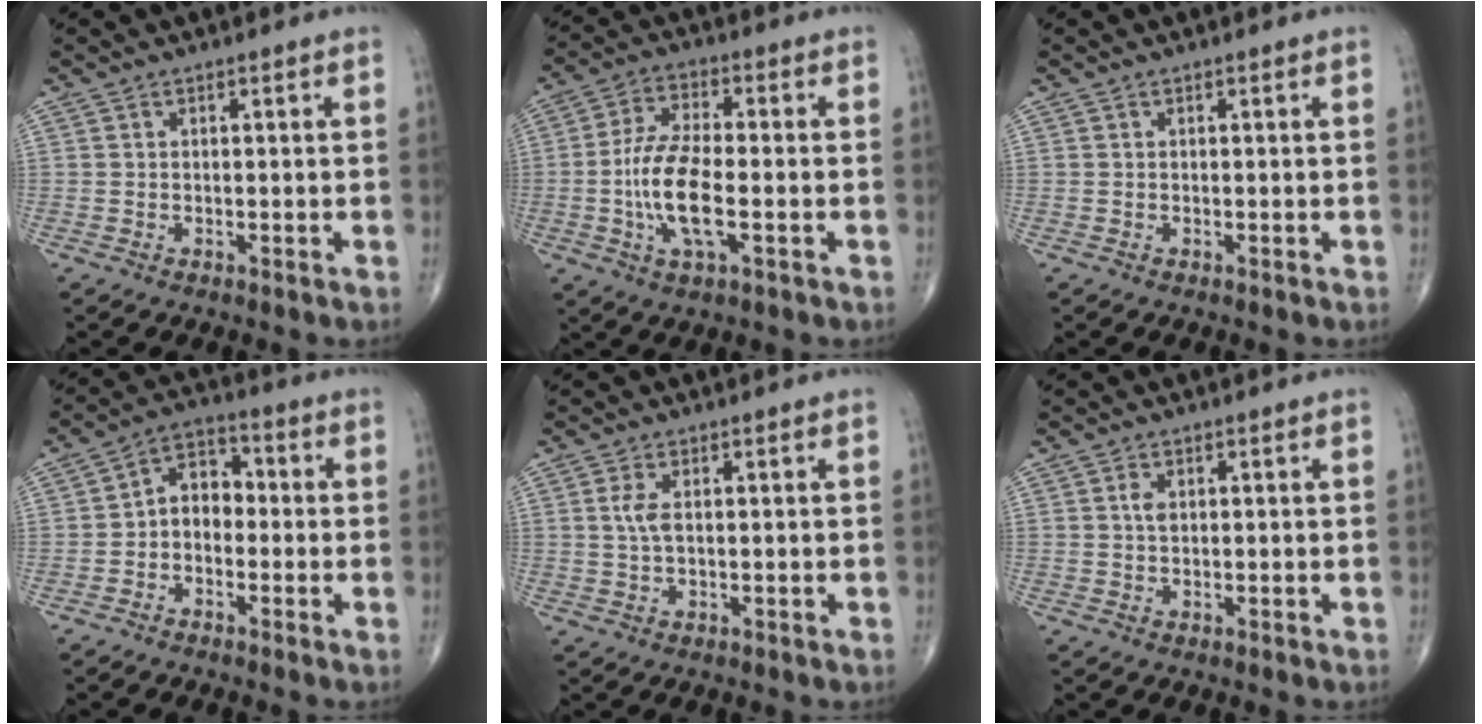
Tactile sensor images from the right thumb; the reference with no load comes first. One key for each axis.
{"total": 11.7, "fx": -2.3, "fy": 4.4, "fz": 10.6, "tx": -0.218, "ty": 0.010, "tz": -0.046}
{"total": 0.0}
{"total": 6.6, "fx": -1.1, "fy": 4.8, "fz": 4.4, "tx": -0.048, "ty": 0.030, "tz": -0.036}
{"total": 1.9, "fx": 0.4, "fy": 0.8, "fz": 1.7, "tx": -0.041, "ty": 0.004, "tz": 0.011}
{"total": 1.7, "fx": 0.4, "fy": 1.1, "fz": 1.3, "tx": -0.022, "ty": 0.001, "tz": 0.007}